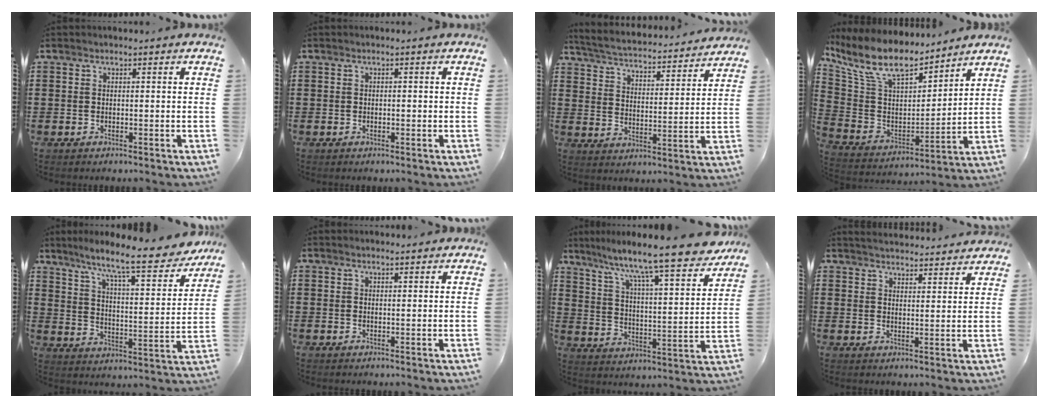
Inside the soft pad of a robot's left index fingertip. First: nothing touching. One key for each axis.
{"total": 0.6, "fx": -0.2, "fy": 0.3, "fz": 0.4, "tx": -0.010, "ty": 0.000, "tz": -0.003}
{"total": 3.5, "fx": 3.5, "fy": -0.1, "fz": 0.5, "tx": -0.033, "ty": -0.031, "tz": 0.052}
{"total": 10.7, "fx": 8.3, "fy": 3.5, "fz": 5.8, "tx": -0.148, "ty": -0.045, "tz": 0.147}
{"total": 10.9, "fx": 9.3, "fy": 0.2, "fz": 5.6, "tx": -0.128, "ty": -0.062, "tz": 0.149}
{"total": 0.8, "fx": 0.8, "fy": 0.0, "fz": 0.3, "tx": -0.006, "ty": 0.000, "tz": 0.015}
{"total": 9.9, "fx": 8.5, "fy": -0.3, "fz": 4.9, "tx": -0.113, "ty": -0.073, "tz": 0.134}
{"total": 3.5, "fx": 3.5, "fy": -0.3, "fz": 0.2, "tx": -0.013, "ty": -0.018, "tz": 0.063}